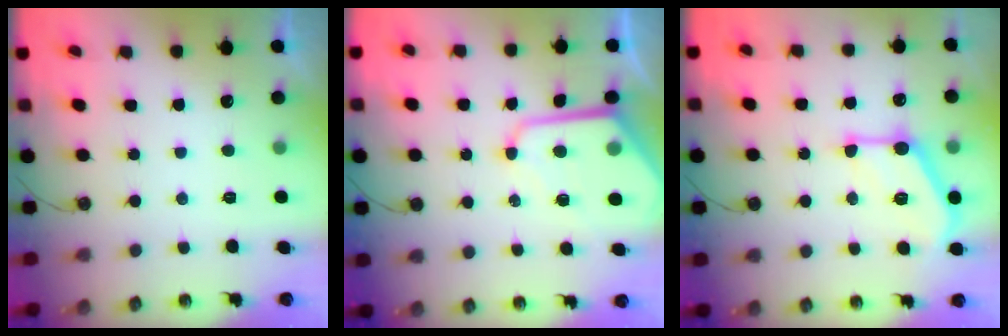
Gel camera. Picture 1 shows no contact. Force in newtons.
{"total": 10.9, "press": 10.8, "slide": 1.3}
{"total": 14.8, "press": 14.8, "slide": 1.2}